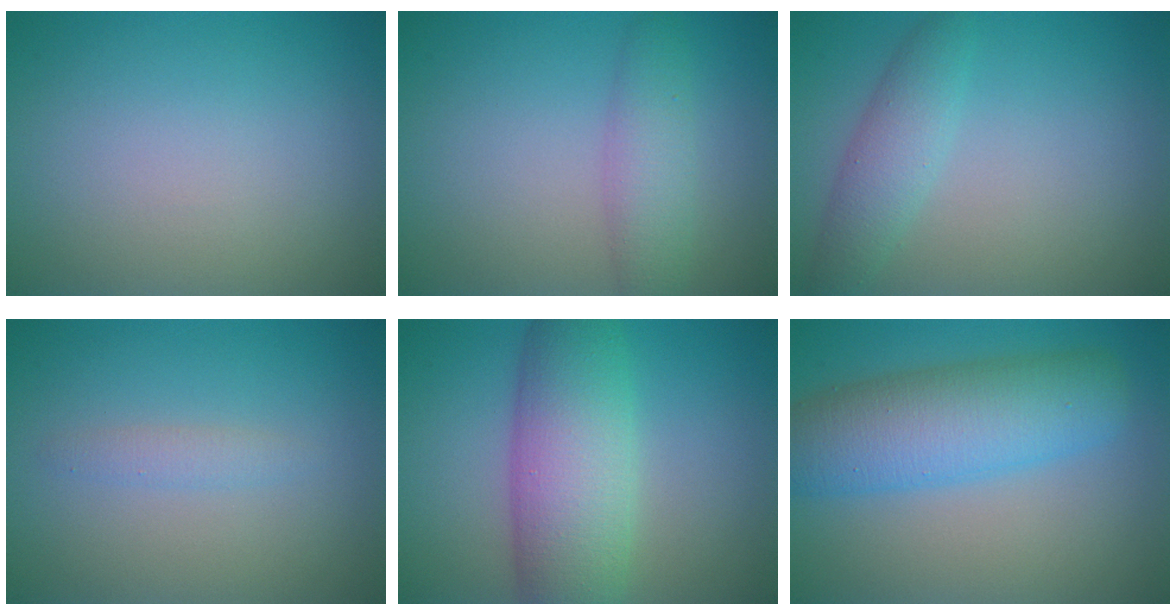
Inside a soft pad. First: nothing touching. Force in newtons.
{"total": 3.1, "press": 3.1, "slide": 0.0}
{"total": 2.9, "press": 2.9, "slide": 0.2}
{"total": 1.2, "press": 1.2, "slide": 0.1}
{"total": 8.3, "press": 8.3, "slide": 0.1}
{"total": 7.6, "press": 7.6, "slide": 0.2}